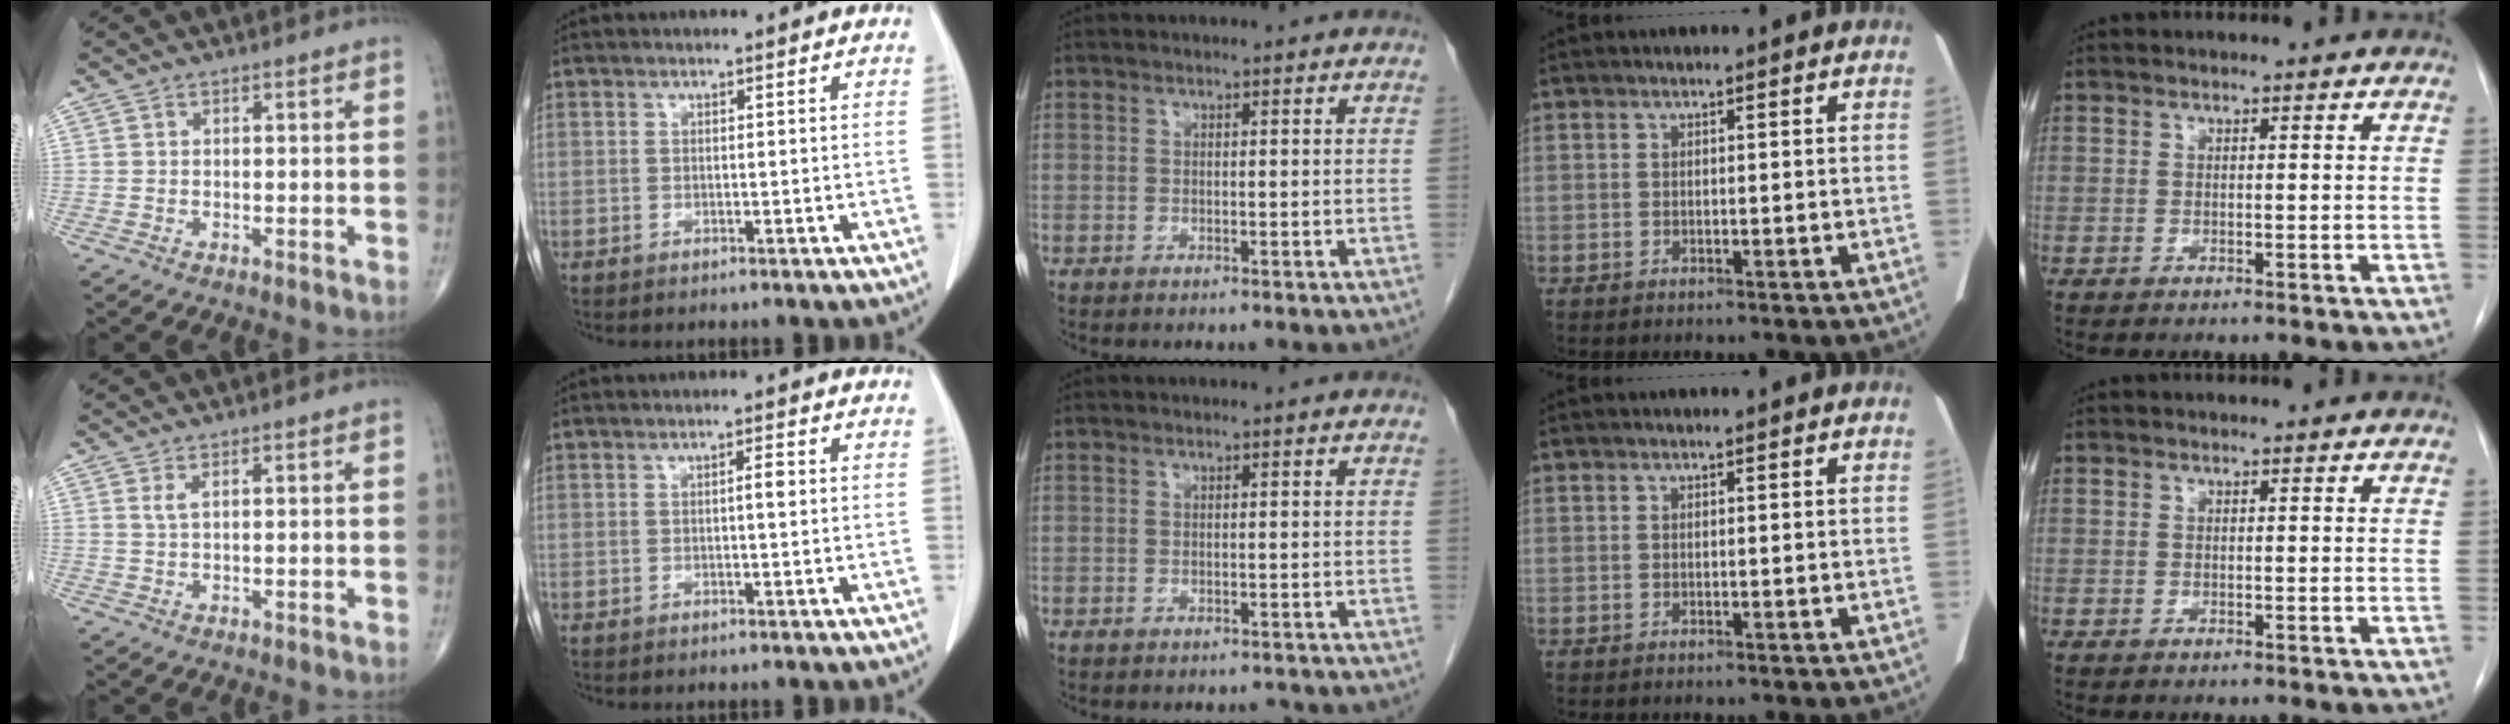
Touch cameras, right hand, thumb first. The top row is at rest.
{"thumb": {"total": 1.4, "force": [0.7, 0.3, 1.2], "torque": [-0.030, 0.003, 0.017]}, "index": {"total": 1.4, "force": [0.0, 0.1, 1.4], "torque": [-0.021, 0.003, 0.000]}, "middle": {"total": 1.2, "force": [-1.1, 0.6, 0.1], "torque": [-0.001, 0.001, -0.015]}}